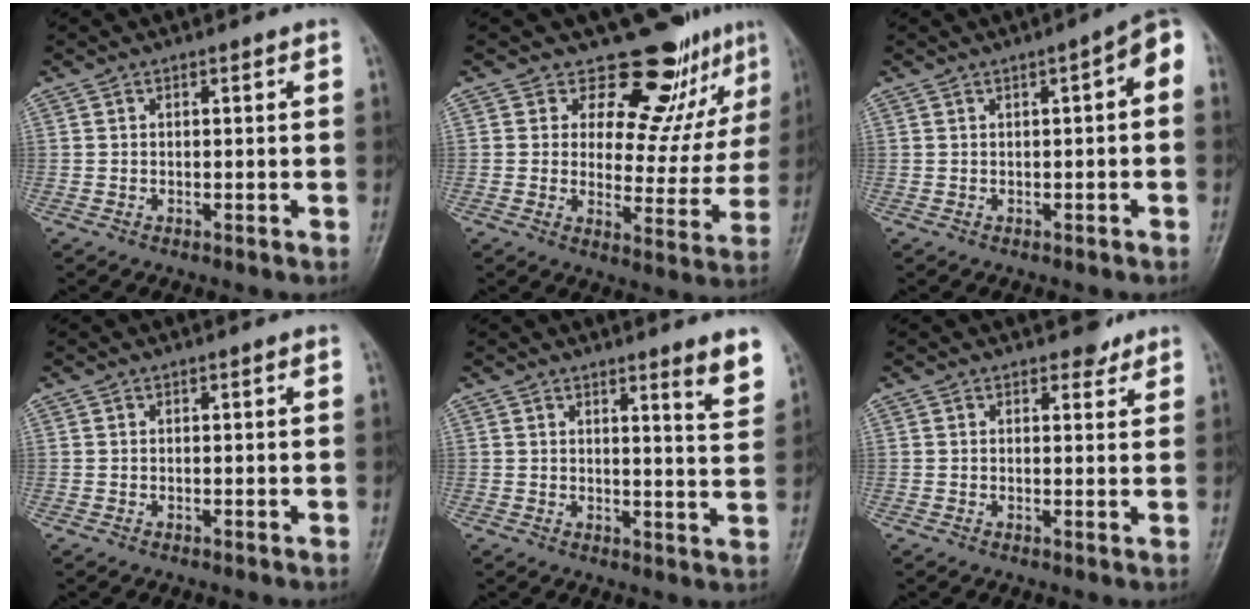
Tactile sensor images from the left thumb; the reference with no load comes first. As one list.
[{"total": 13.2, "force": [10.8, 6.1, 4.5], "torque": [-0.005, -0.086, 0.134]}, {"total": 4.8, "force": [0.2, 1.5, 4.5], "torque": [-0.051, 0.022, -0.006]}, {"total": 0.0}, {"total": 5.3, "force": [3.9, 0.2, 3.6], "torque": [-0.037, -0.035, 0.047]}, {"total": 2.0, "force": [1.6, 1.1, 0.2], "torque": [0.016, -0.009, 0.017]}]